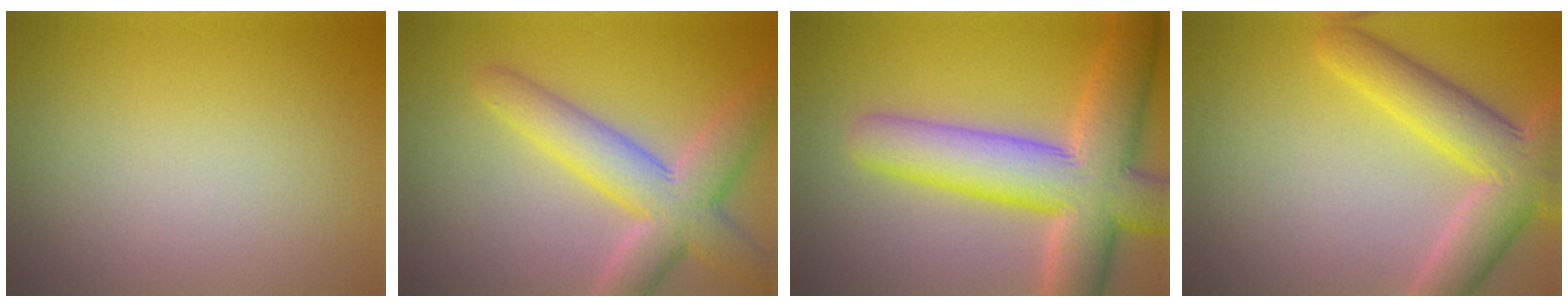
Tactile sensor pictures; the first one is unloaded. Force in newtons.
{"total": 6.7, "press": 6.7, "slide": 0.6}
{"total": 10.7, "press": 10.7, "slide": 0.5}
{"total": 6.8, "press": 6.8, "slide": 0.3}